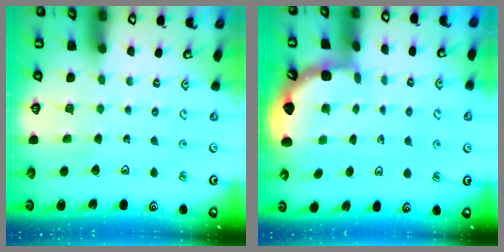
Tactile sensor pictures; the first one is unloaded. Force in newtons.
{"total": 2.1, "press": 2.1, "slide": 0.2}